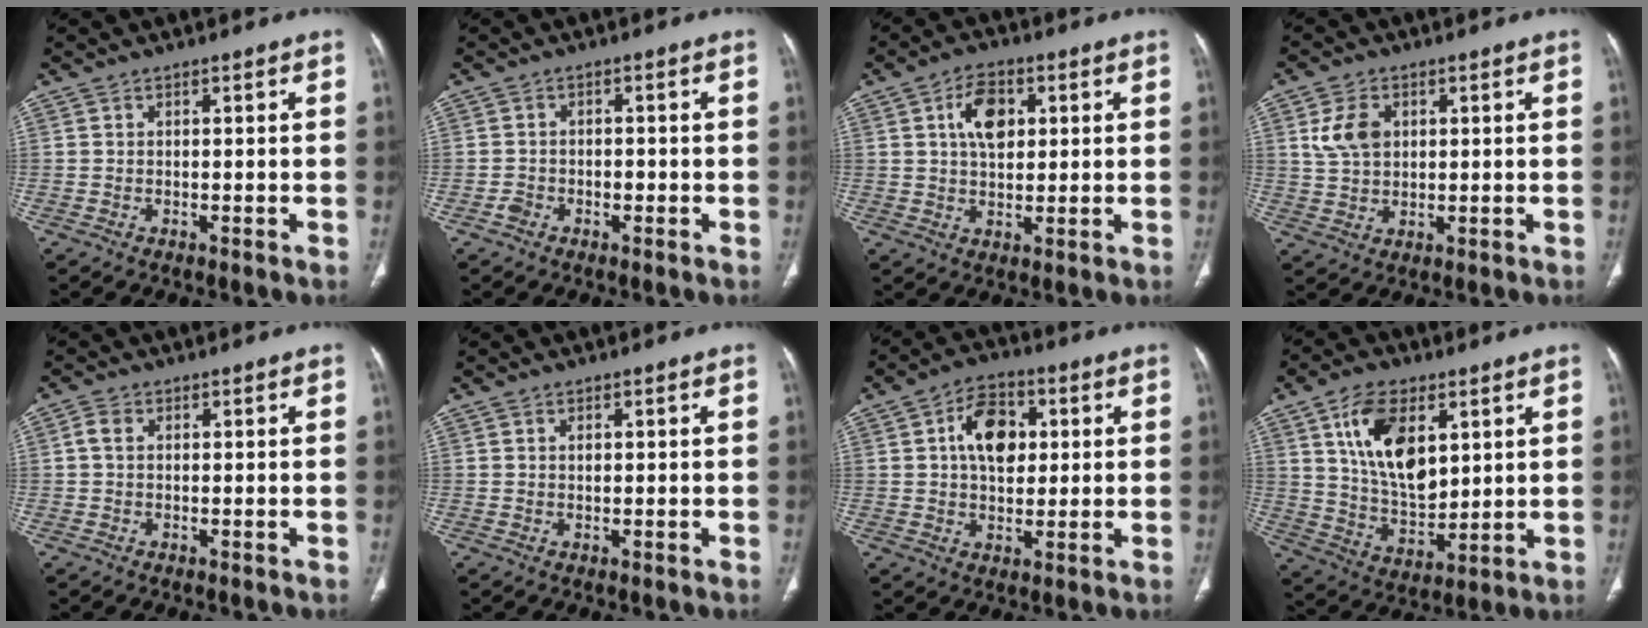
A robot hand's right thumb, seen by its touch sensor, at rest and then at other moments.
{"total": 2.2, "force": [-1.1, 1.7, 0.9], "torque": [-0.010, 0.011, -0.019]}
{"total": 7.6, "force": [2.2, 4.6, 5.6], "torque": [-0.076, -0.003, 0.037]}
{"total": 6.4, "force": [1.8, 4.6, 4.0], "torque": [-0.067, -0.007, 0.037]}
{"total": 1.9, "force": [0.3, 1.4, 1.2], "torque": [-0.027, 0.002, 0.001]}
{"total": 1.0, "force": [0.4, 0.6, 0.8], "torque": [-0.011, 0.000, 0.008]}
{"total": 10.1, "force": [2.3, 6.6, 7.3], "torque": [-0.095, 0.005, 0.033]}
{"total": 15.3, "force": [5.6, 8.6, 11.3], "torque": [-0.176, -0.025, 0.116]}